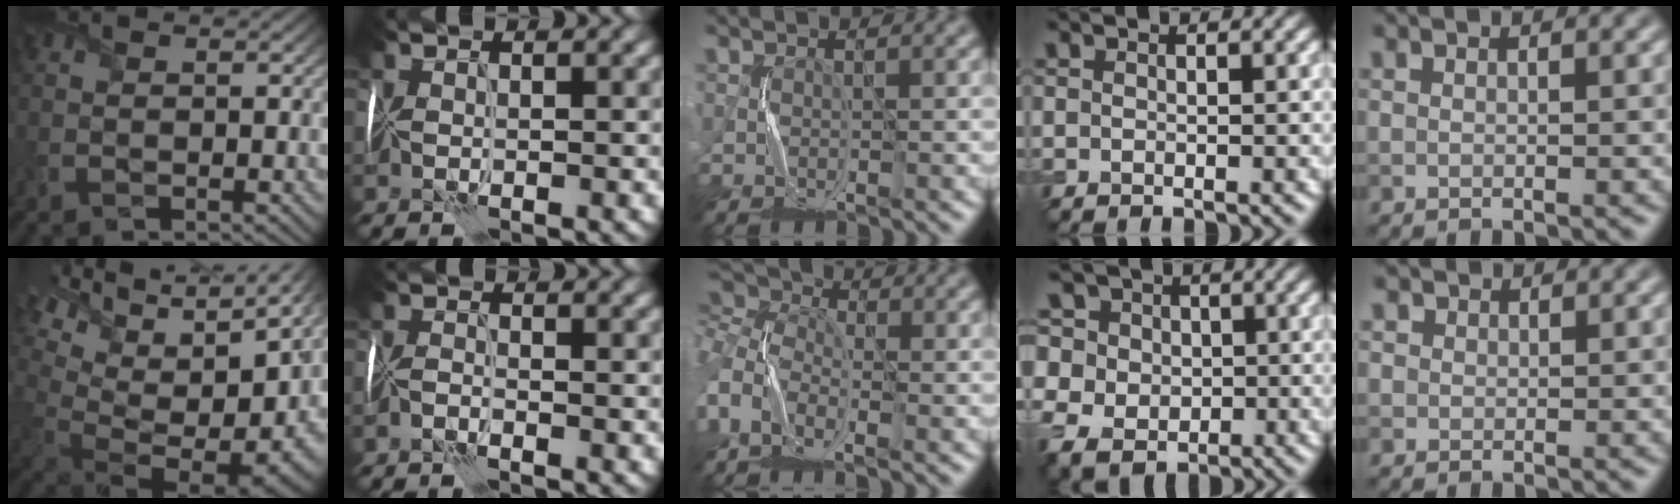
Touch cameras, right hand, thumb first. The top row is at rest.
{"thumb": {"total": 18.5, "force": [1.8, 11.2, 14.6], "torque": [-0.261, 0.001, 0.068]}, "index": {"total": 1.0, "force": [-1.0, -0.2, 0.3], "torque": [-0.013, 0.001, -0.025]}, "middle": {"total": 7.5, "force": [-0.1, 5.1, 5.6], "torque": [-0.139, 0.019, -0.008]}, "ring": {"total": 12.1, "force": [3.3, 10.4, 5.2], "torque": [-0.142, 0.033, 0.038]}, "little": {"total": 1.1, "force": [0.7, 0.9, 0.2], "torque": [-0.001, -0.003, 0.006]}}